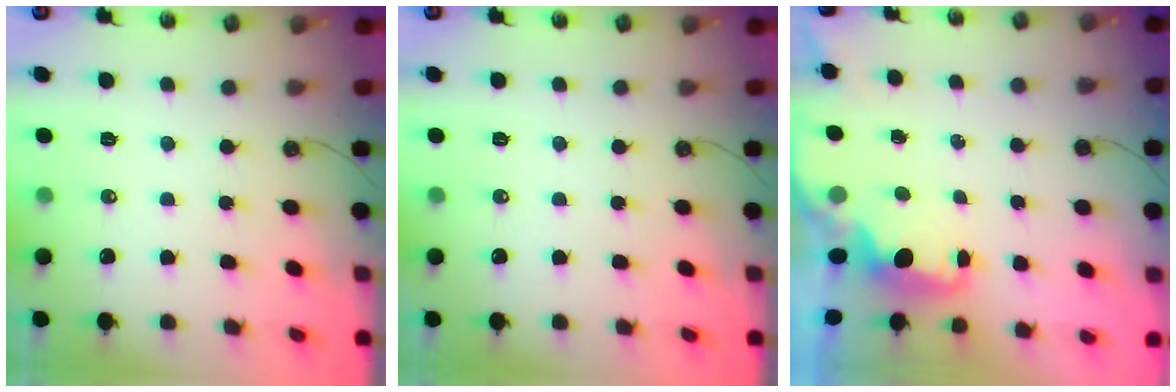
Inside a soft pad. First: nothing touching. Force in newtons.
{"total": 0.0}
{"total": 1.6, "press": 1.4, "slide": 0.7}